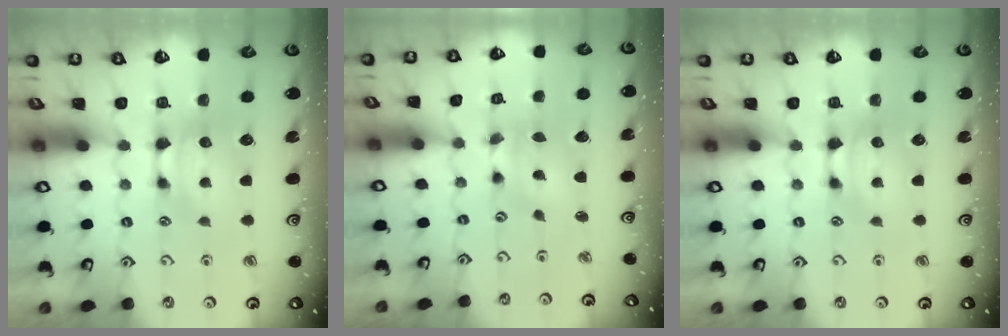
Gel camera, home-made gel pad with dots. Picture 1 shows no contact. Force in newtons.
{"total": 1.4, "press": 0.4, "slide": 1.4}
{"total": 0.0}